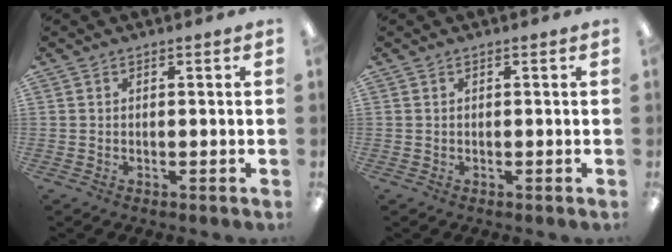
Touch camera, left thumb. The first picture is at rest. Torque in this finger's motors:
{"motor_torque": [-0.08, 0.08, -0.04, 0.19, 0.00]}